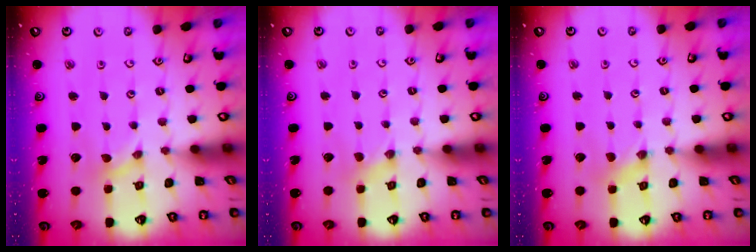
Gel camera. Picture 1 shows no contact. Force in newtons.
{"total": 1.0, "press": 1.0, "slide": 0.2}
{"total": 1.3, "press": 1.2, "slide": 0.3}